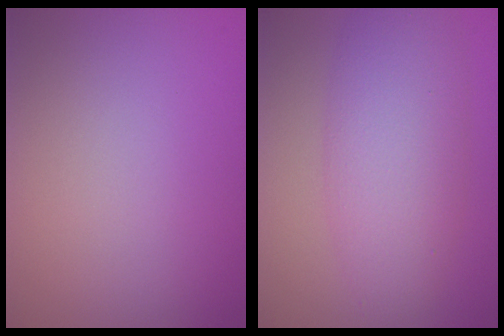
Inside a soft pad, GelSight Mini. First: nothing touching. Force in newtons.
{"total": 6.2, "press": 6.2, "slide": 0.1}